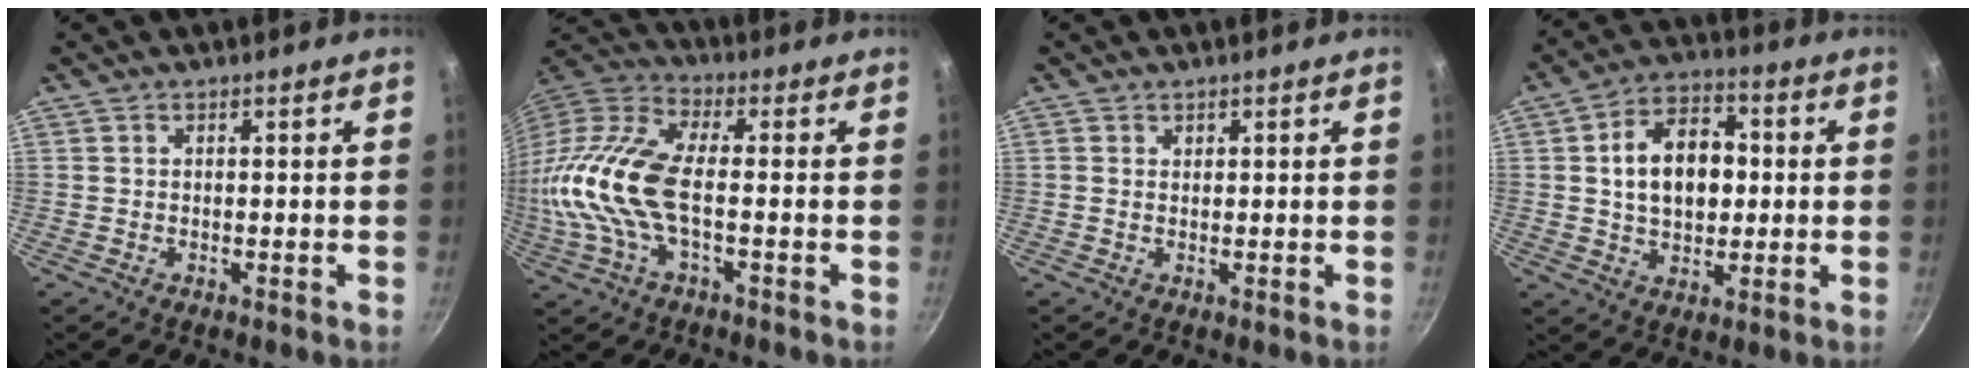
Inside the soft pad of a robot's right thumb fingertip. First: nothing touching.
{"total": 17.8, "force": [-1.9, 8.0, 15.7], "torque": [-0.332, 0.025, -0.051]}
{"total": 0.6, "force": [0.4, 0.5, 0.1], "torque": [0.001, -0.001, 0.004]}
{"total": 13.7, "force": [1.4, 9.3, 10.0], "torque": [-0.131, 0.015, 0.016]}